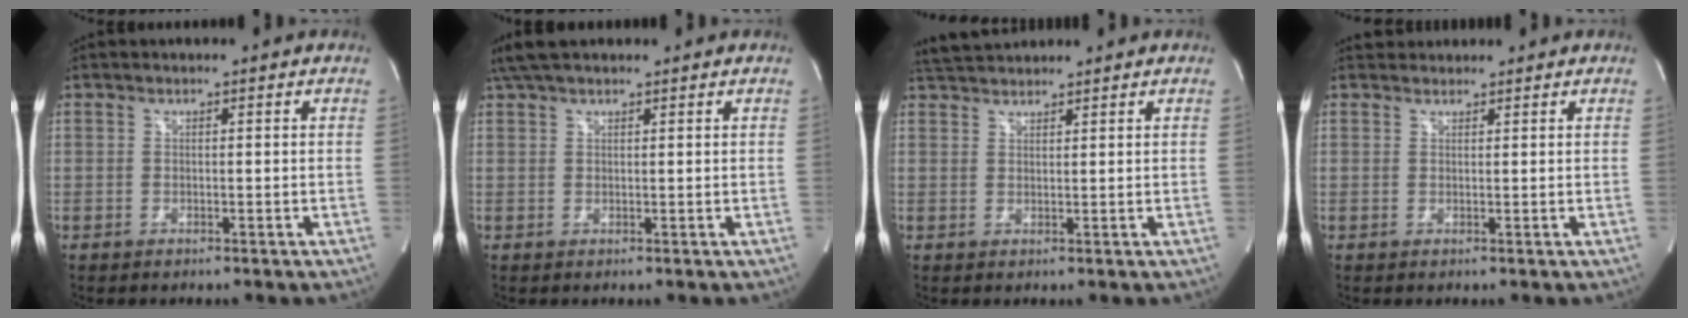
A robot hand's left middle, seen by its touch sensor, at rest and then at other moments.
{"total": 5.6, "force": [4.5, 1.6, 2.9], "torque": [-0.057, 0.036, 0.086]}
{"total": 4.0, "force": [3.9, 0.4, 0.8], "torque": [-0.024, 0.028, 0.076]}
{"total": 1.9, "force": [1.9, 0.6, -0.2], "torque": [-0.001, 0.022, 0.033]}